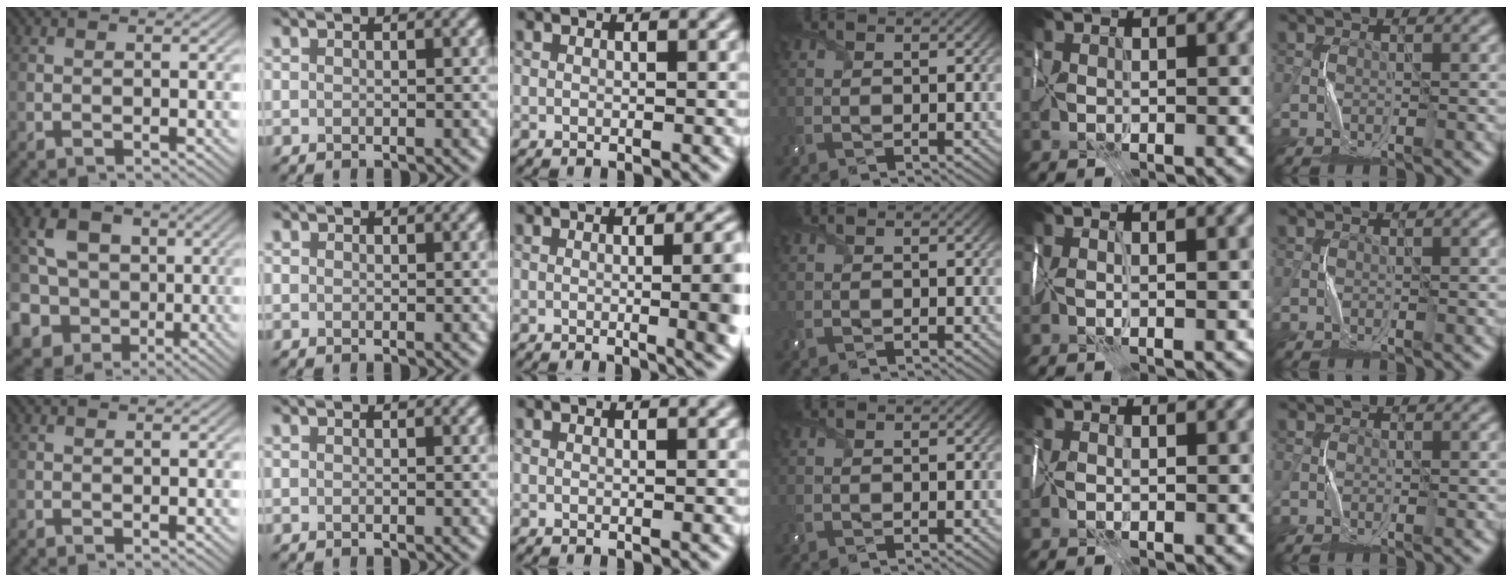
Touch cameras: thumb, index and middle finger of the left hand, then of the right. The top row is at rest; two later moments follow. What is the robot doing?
{"motion": "wrap", "object": "scarf"}